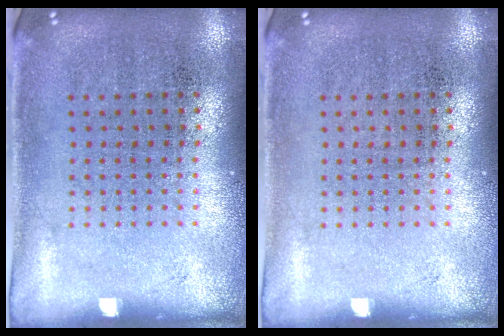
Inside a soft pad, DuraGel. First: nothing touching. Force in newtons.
{"total": 0.0}